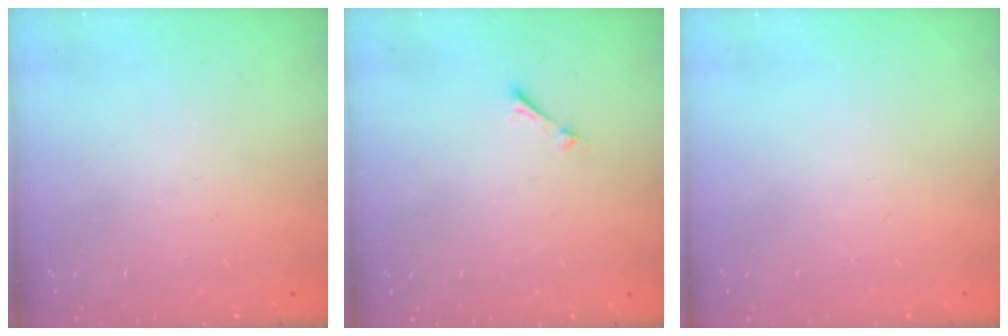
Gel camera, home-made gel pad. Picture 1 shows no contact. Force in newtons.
{"total": 0.6, "press": 0.6, "slide": 0.2}
{"total": 0.0}